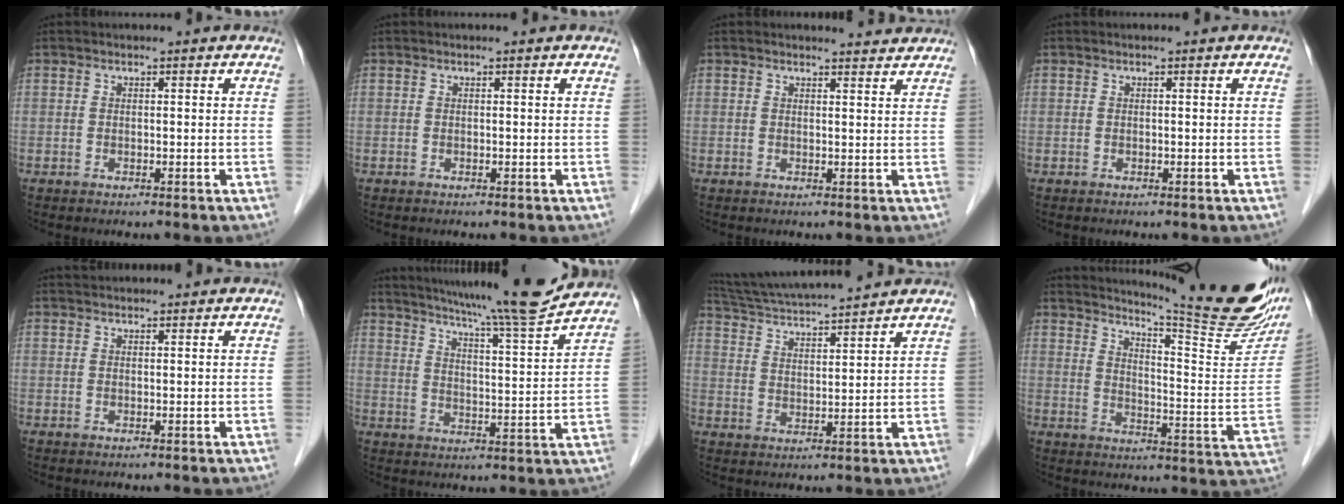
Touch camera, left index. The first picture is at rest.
{"total": 0.0}
{"total": 2.5, "force": [2.5, 0.0, 0.0], "torque": [-0.007, -0.005, 0.026]}
{"total": 0.0}
{"total": 4.9, "force": [4.7, 0.5, 1.2], "torque": [-0.012, 0.035, 0.061]}
{"total": 15.7, "force": [14.2, -1.5, 6.5], "torque": [-0.110, -0.031, 0.198]}
{"total": 15.5, "force": [14.2, 0.3, 6.2], "torque": [-0.122, 0.024, 0.231]}
{"total": 23.2, "force": [19.8, 1.1, 12.2], "torque": [-0.177, -0.082, 0.248]}